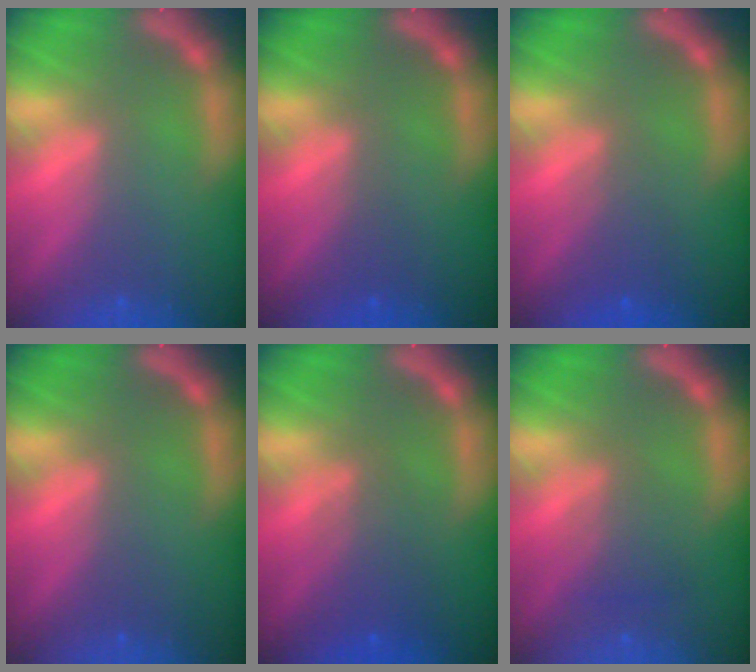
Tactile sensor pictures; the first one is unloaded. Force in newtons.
{"total": 0.9}
{"total": 2.5}
{"total": 0.0}
{"total": 3.6}
{"total": 2.5}